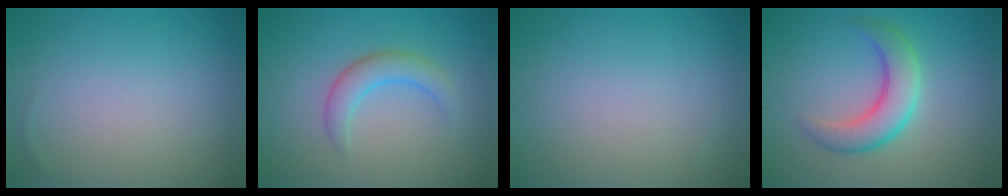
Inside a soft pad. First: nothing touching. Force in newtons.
{"total": 2.8, "press": 2.8, "slide": 0.3}
{"total": 0.0}
{"total": 4.6, "press": 4.6, "slide": 0.2}